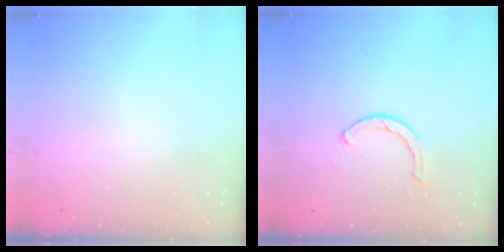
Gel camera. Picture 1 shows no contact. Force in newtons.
{"total": 2.6, "press": 2.5, "slide": 0.4}